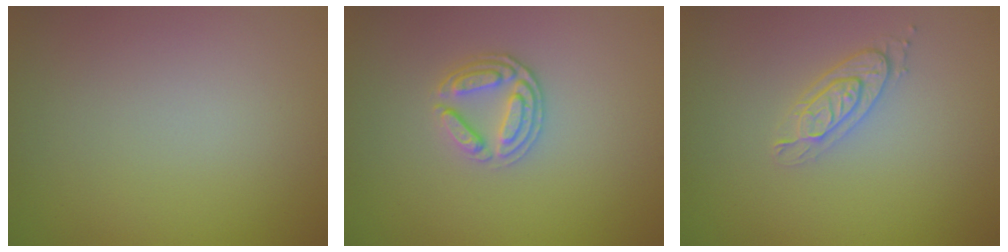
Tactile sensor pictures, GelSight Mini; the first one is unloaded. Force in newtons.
{"total": 2.7, "press": 2.5, "slide": 1.0}
{"total": 2.1, "press": 2.0, "slide": 0.7}